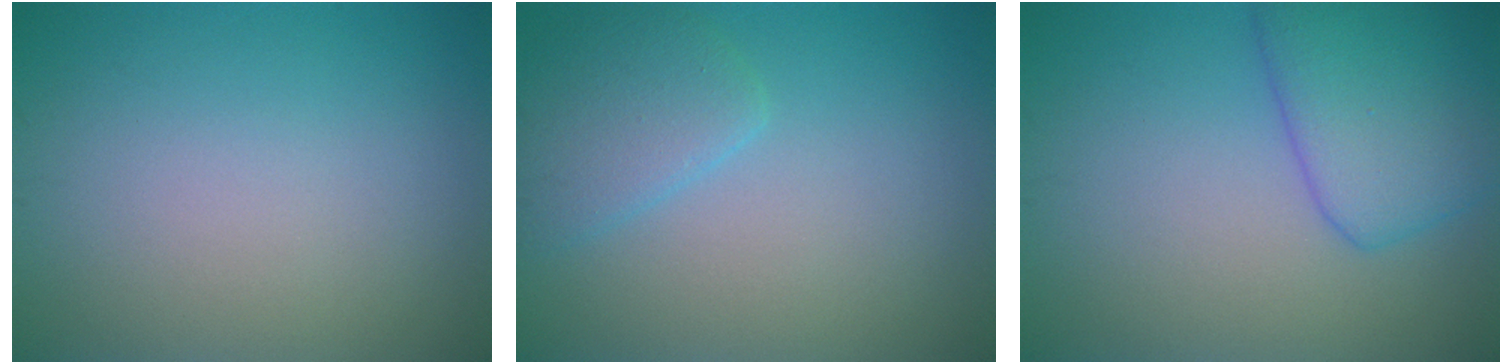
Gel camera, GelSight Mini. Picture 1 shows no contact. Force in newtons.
{"total": 2.9, "press": 2.9, "slide": 0.1}
{"total": 5.6, "press": 5.6, "slide": 0.4}